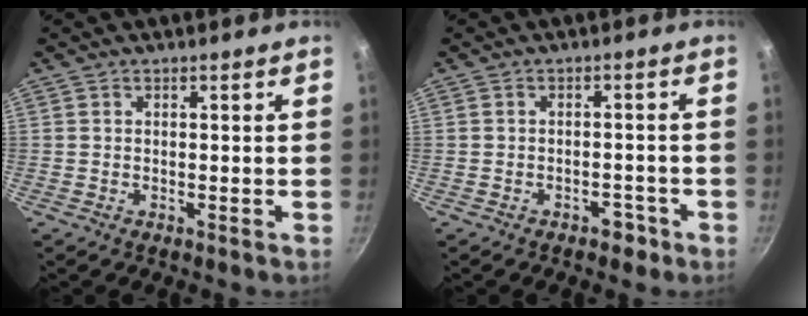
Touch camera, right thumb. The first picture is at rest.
{"total": 2.8, "force": [-1.8, 1.6, 1.4], "torque": [-0.003, 0.023, -0.015]}